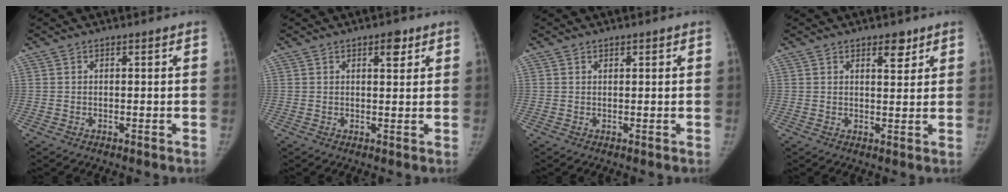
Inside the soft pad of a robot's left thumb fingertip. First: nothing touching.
{"total": 3.0, "force": [1.7, 1.3, 2.1], "torque": [-0.018, -0.007, 0.023]}
{"total": 0.5, "force": [0.5, 0.2, 0.2], "torque": [0.000, -0.003, 0.006]}
{"total": 3.5, "force": [2.3, 1.5, 2.1], "torque": [-0.013, -0.015, 0.034]}